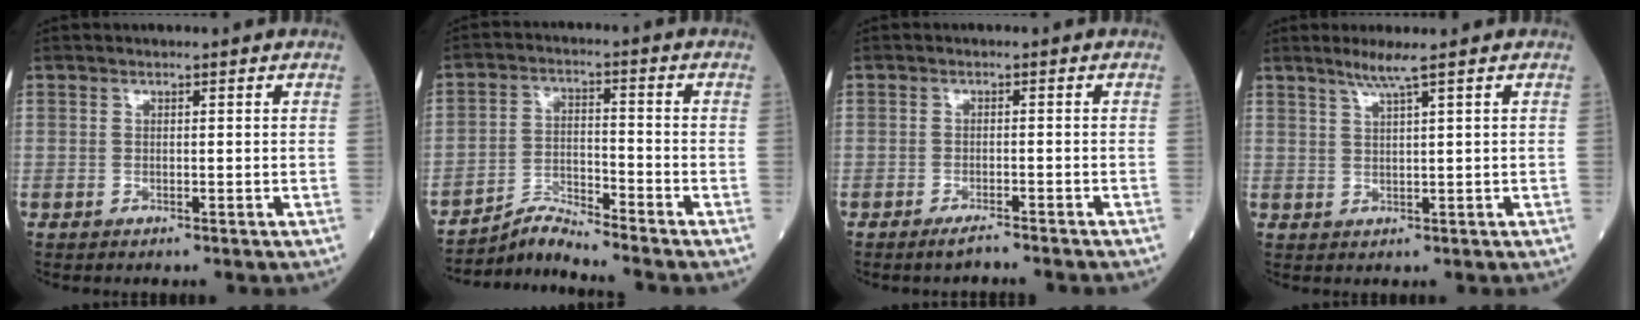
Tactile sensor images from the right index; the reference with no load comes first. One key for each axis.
{"total": 5.6, "fx": -5.4, "fy": -1.4, "fz": 0.0, "tx": -0.013, "ty": -0.008, "tz": -0.101}
{"total": 3.0, "fx": -2.7, "fy": -0.1, "fz": 1.4, "tx": -0.024, "ty": -0.003, "tz": -0.039}
{"total": 2.9, "fx": 2.0, "fy": -0.8, "fz": 1.9, "tx": -0.044, "ty": -0.004, "tz": 0.043}